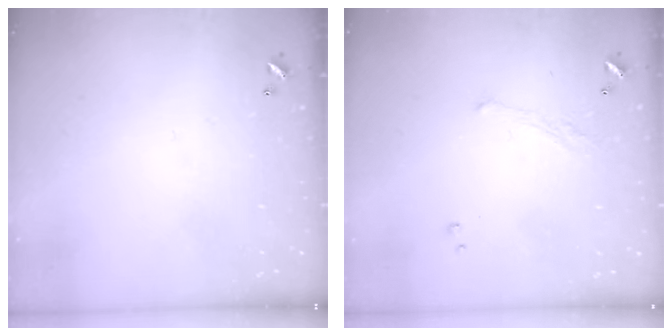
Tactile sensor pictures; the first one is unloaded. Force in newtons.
{"total": 1.9, "press": 1.7, "slide": 0.8}